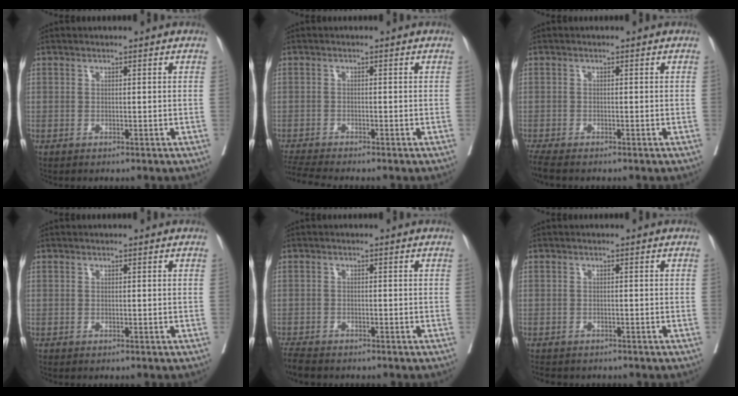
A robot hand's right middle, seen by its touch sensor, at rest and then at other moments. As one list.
[{"total": 4.3, "force": [-4.0, -0.8, 1.3], "torque": [-0.025, -0.017, -0.072]}, {"total": 3.3, "force": [-2.9, 0.4, 1.6], "torque": [-0.032, -0.010, -0.050]}, {"total": 0.0}, {"total": 4.3, "force": [-3.8, 1.2, 1.6], "torque": [-0.030, -0.011, -0.064]}, {"total": 5.2, "force": [-4.4, 2.1, 1.8], "torque": [-0.029, -0.004, -0.056]}]